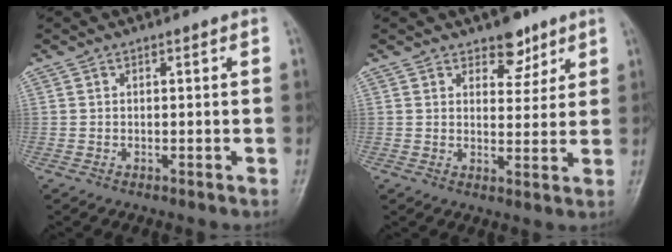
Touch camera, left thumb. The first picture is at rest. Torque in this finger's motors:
{"motor_torque": [0.81, 0.16, 0.37, -0.33, 0.03]}